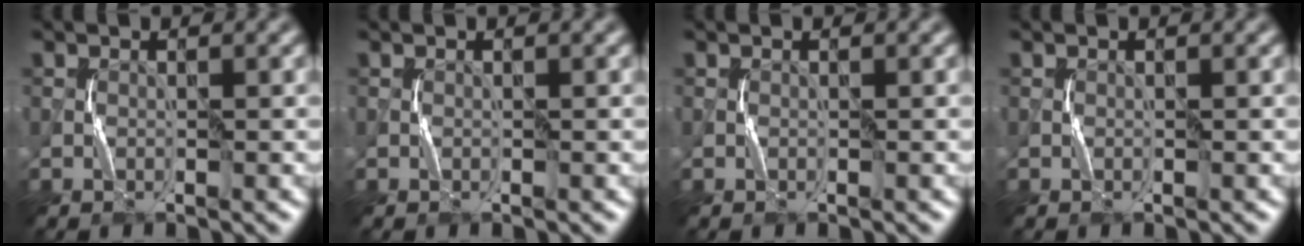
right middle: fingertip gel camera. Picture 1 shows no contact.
{"total": 0.0}
{"total": 0.0}
{"total": 0.0}